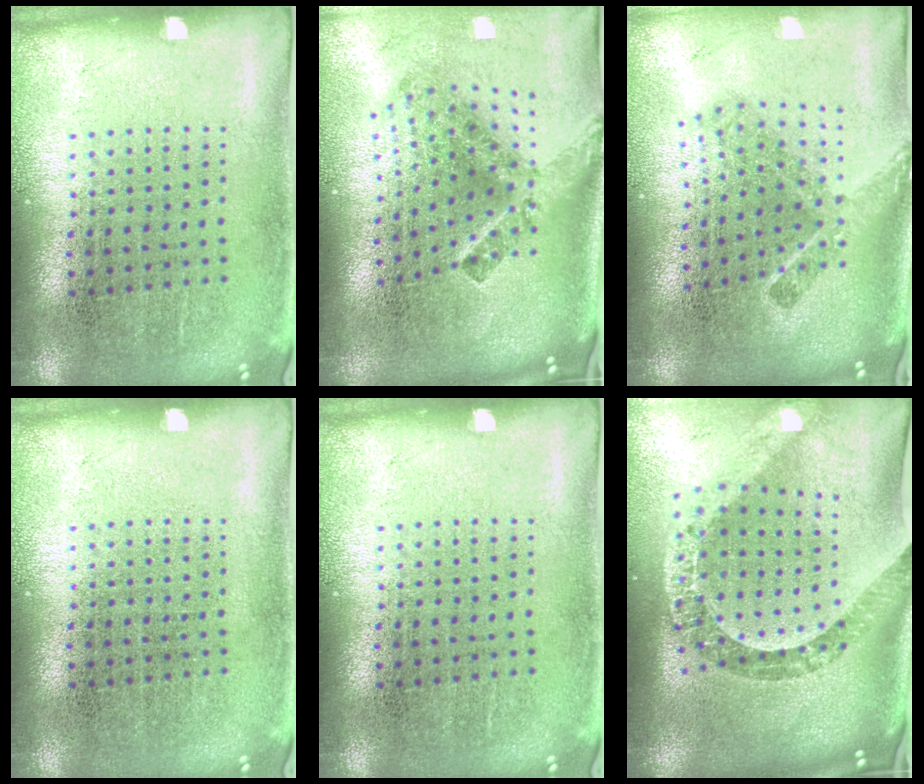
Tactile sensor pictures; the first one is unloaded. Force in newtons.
{"total": 3.0, "press": 1.7, "slide": 2.5}
{"total": 2.2, "press": 1.5, "slide": 1.6}
{"total": 0.0}
{"total": 0.0}
{"total": 2.8, "press": 2.1, "slide": 1.8}